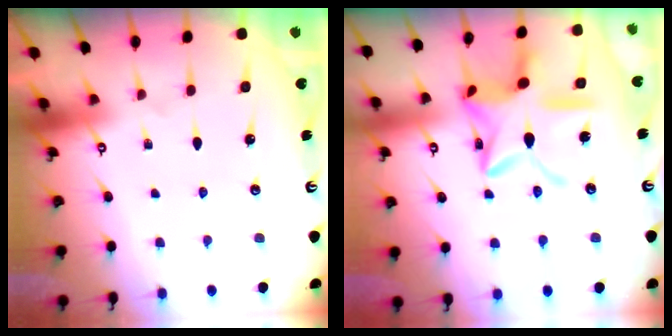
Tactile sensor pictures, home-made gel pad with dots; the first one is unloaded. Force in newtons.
{"total": 16.4, "press": 16.4, "slide": 1.3}